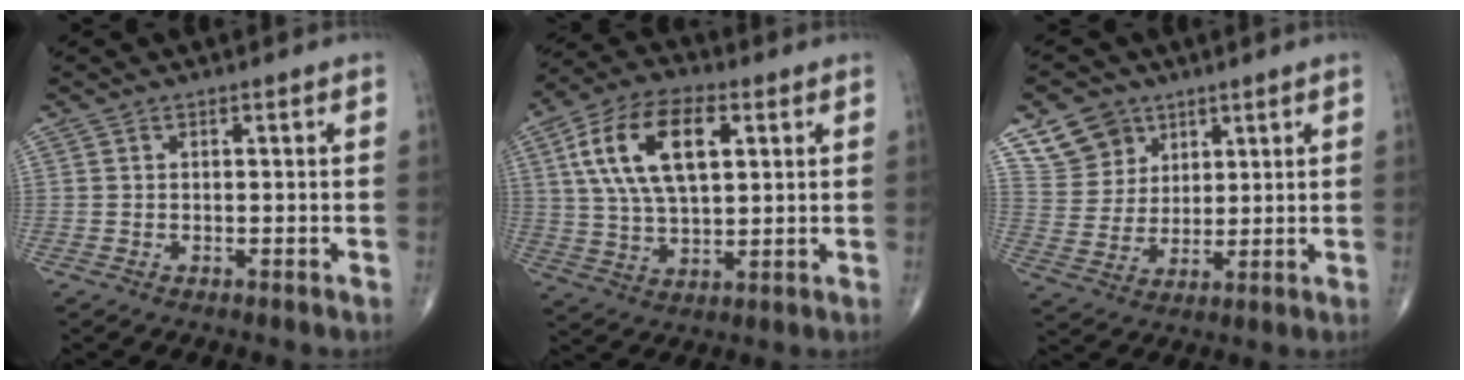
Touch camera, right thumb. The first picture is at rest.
{"total": 16.2, "force": [4.8, 8.2, 13.1], "torque": [-0.238, 0.005, 0.087]}
{"total": 9.1, "force": [5.5, 7.0, 2.0], "torque": [-0.009, -0.028, 0.111]}